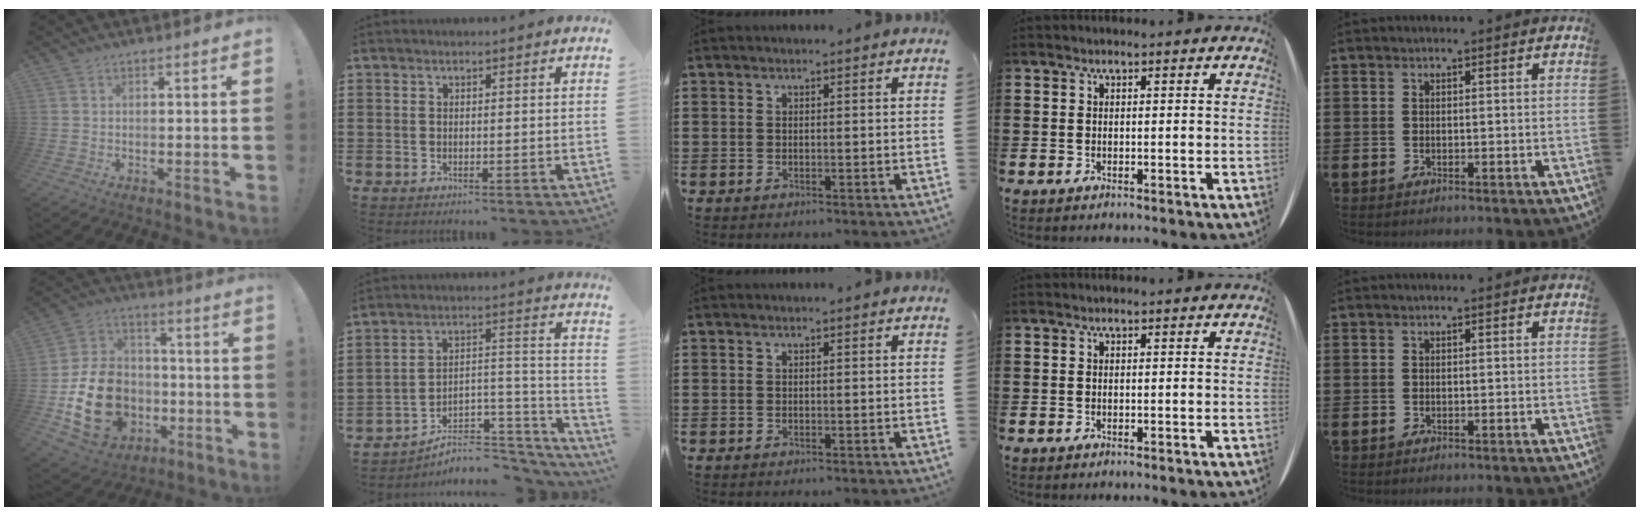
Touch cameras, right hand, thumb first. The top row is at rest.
{"thumb": {"total": 19.4, "force": [-5.7, 15.1, 10.8], "torque": [-0.185, 0.038, -0.083]}, "index": {"total": 5.2, "force": [-4.3, 2.1, 2.0], "torque": [-0.034, -0.001, -0.082]}}